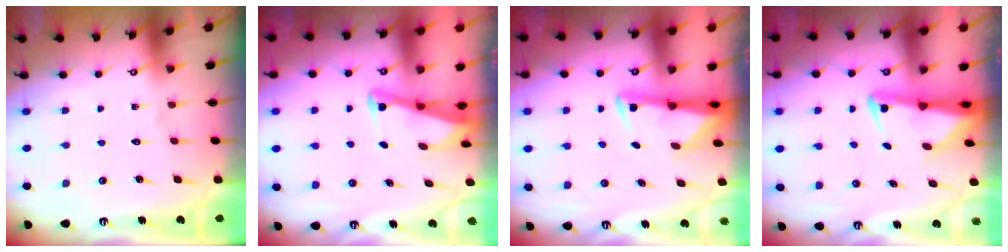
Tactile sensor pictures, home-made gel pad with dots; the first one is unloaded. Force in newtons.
{"total": 2.7, "press": 2.7, "slide": 0.3}
{"total": 2.8, "press": 2.8, "slide": 0.4}
{"total": 2.6, "press": 2.5, "slide": 0.7}